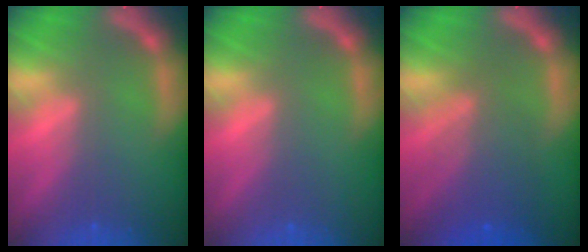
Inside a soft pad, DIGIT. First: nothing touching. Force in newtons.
{"total": 0.0}
{"total": 6.0}